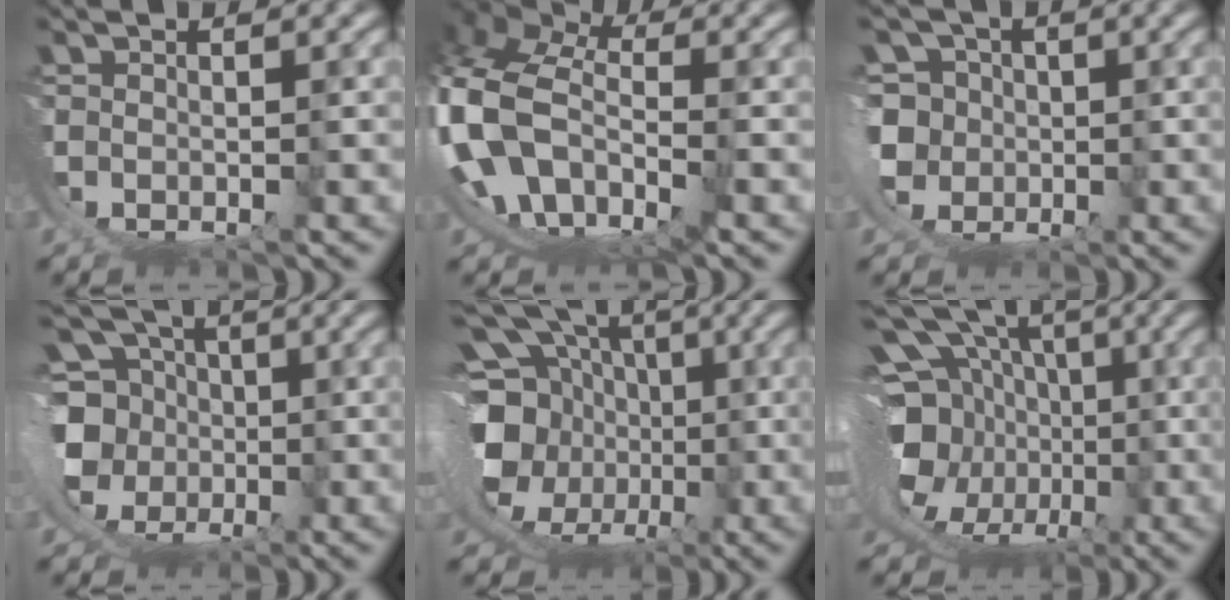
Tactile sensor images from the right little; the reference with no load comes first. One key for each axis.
{"total": 16.0, "fx": -1.8, "fy": 13.2, "fz": 8.9, "tx": -0.262, "ty": -0.063, "tz": -0.029}
{"total": 10.5, "fx": -0.7, "fy": 9.9, "fz": 3.5, "tx": -0.115, "ty": -0.040, "tz": -0.010}
{"total": 11.3, "fx": -0.2, "fy": 9.7, "fz": 5.9, "tx": -0.130, "ty": -0.048, "tz": 0.003}
{"total": 15.4, "fx": 1.2, "fy": 11.7, "fz": 10.0, "tx": -0.188, "ty": -0.034, "tz": 0.019}
{"total": 15.5, "fx": 1.1, "fy": 11.5, "fz": 10.3, "tx": -0.189, "ty": -0.039, "tz": 0.020}